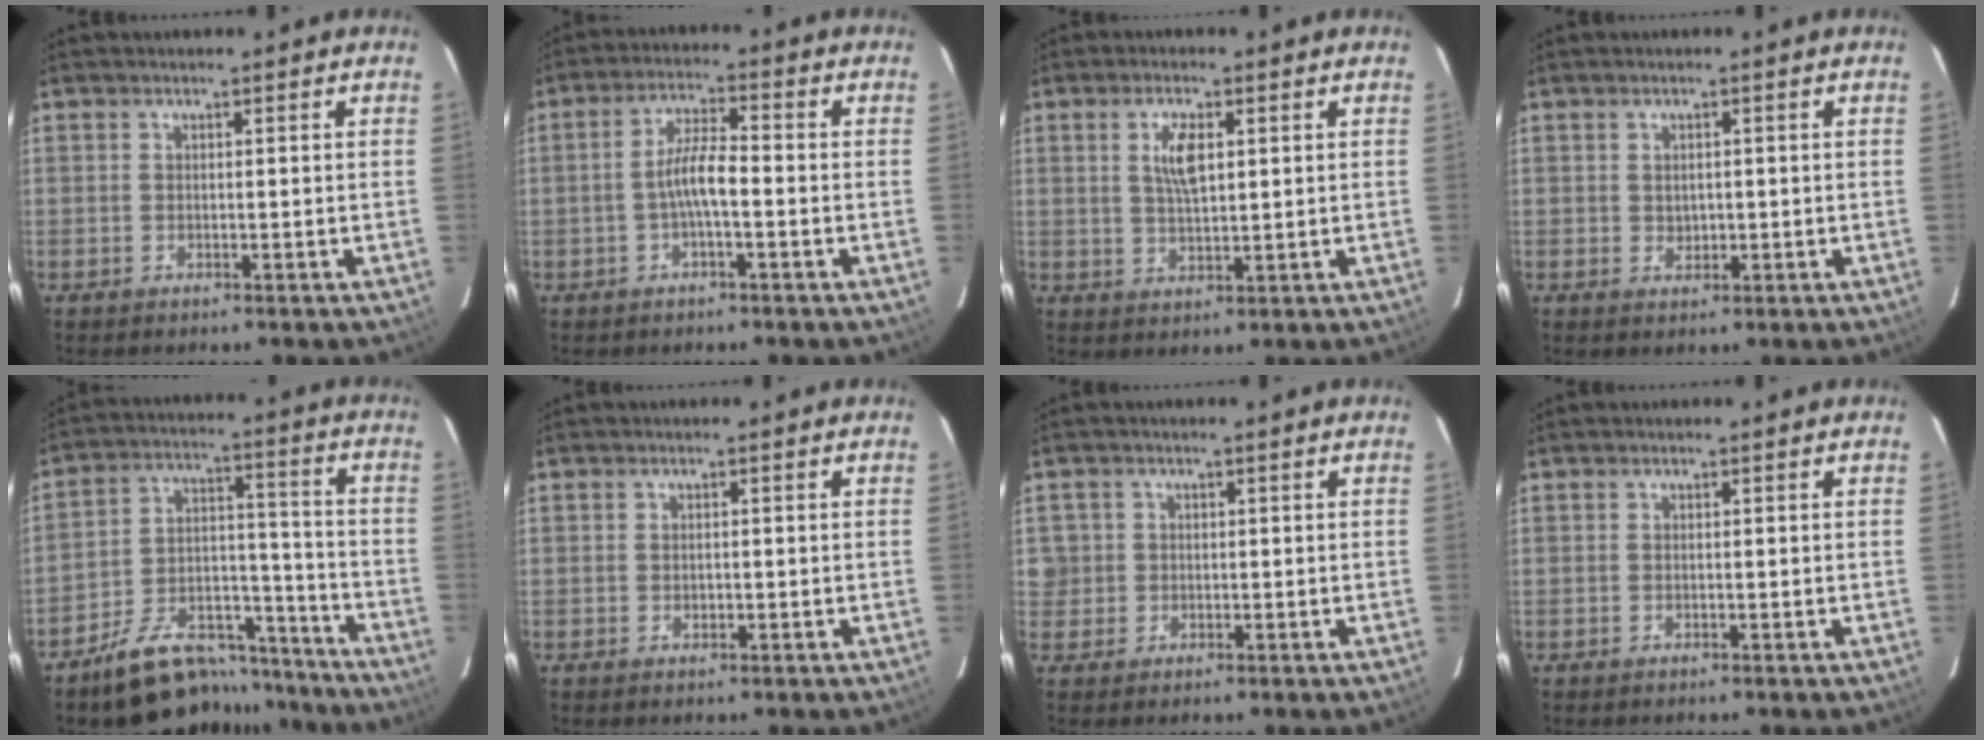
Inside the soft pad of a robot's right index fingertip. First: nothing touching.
{"total": 5.4, "force": [-1.5, 1.1, 5.0], "torque": [-0.100, 0.011, -0.027]}
{"total": 5.3, "force": [1.6, 2.1, 4.6], "torque": [-0.085, 0.003, 0.032]}
{"total": 1.7, "force": [0.2, 1.6, 0.7], "torque": [-0.007, 0.001, 0.007]}
{"total": 16.7, "force": [-14.1, 7.3, 5.4], "torque": [-0.096, 0.055, -0.201]}
{"total": 1.0, "force": [-0.1, 0.9, 0.4], "torque": [-0.005, 0.001, 0.000]}
{"total": 3.4, "force": [0.1, 3.4, 0.1], "torque": [0.009, 0.018, 0.007]}
{"total": 0.0}